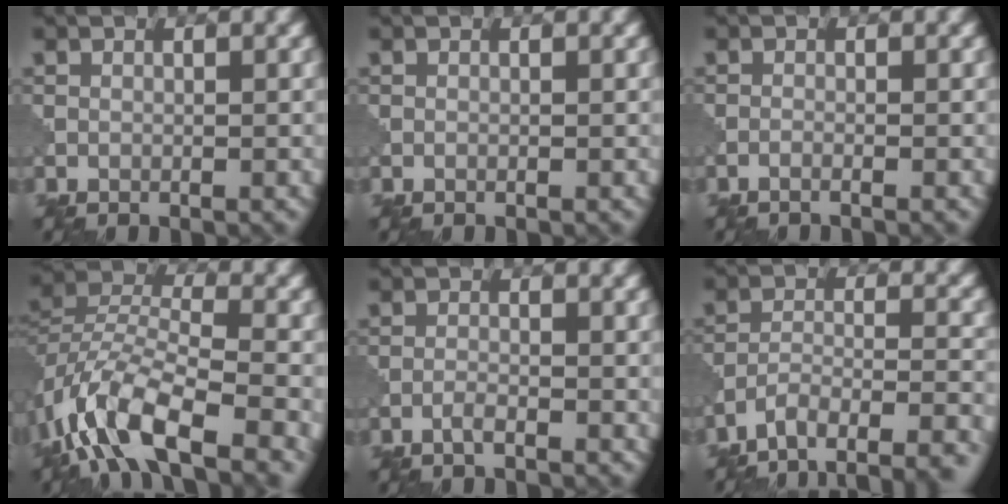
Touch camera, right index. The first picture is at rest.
{"total": 0.0}
{"total": 0.9, "force": [-0.7, 0.2, 0.6], "torque": [-0.006, -0.001, -0.022]}
{"total": 11.1, "force": [-5.9, 4.8, 8.0], "torque": [-0.154, 0.000, -0.122]}
{"total": 1.2, "force": [-0.7, 0.3, 1.0], "torque": [-0.021, 0.003, -0.017]}
{"total": 7.4, "force": [-6.1, 1.9, 3.6], "torque": [-0.057, -0.003, -0.102]}